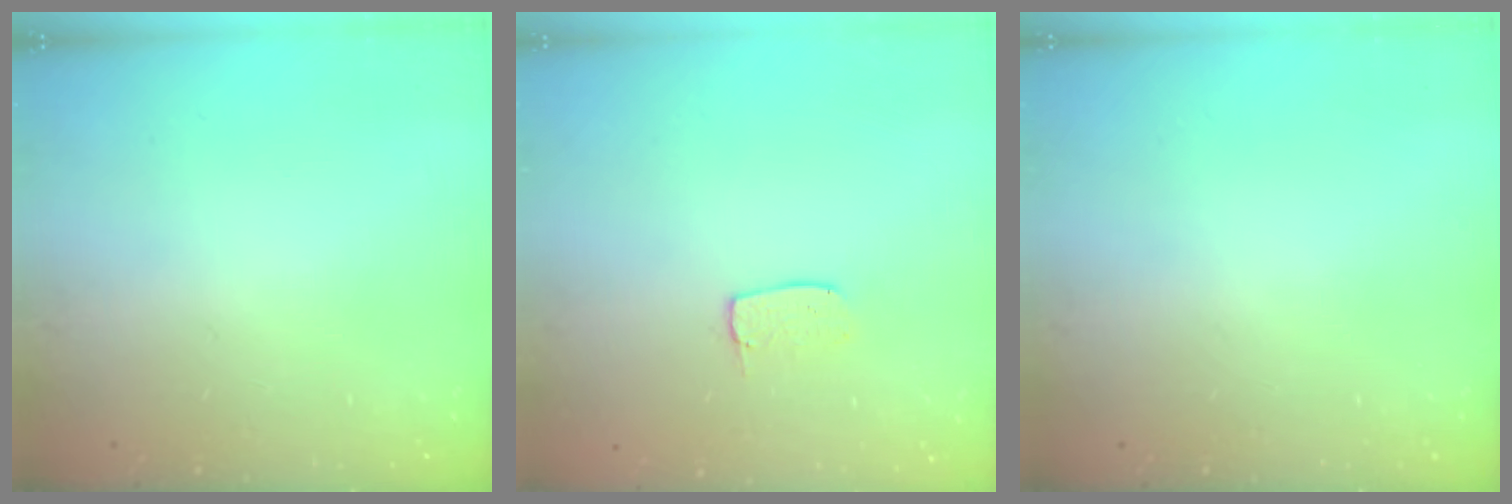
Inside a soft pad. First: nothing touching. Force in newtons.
{"total": 4.4, "press": 4.4, "slide": 0.3}
{"total": 0.0}